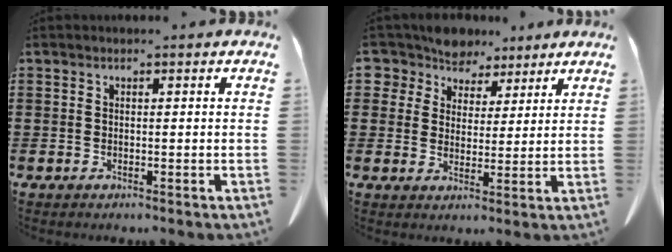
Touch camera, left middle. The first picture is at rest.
{"total": 6.2, "force": [5.4, 3.2, 0.2], "torque": [-0.041, -0.020, 0.099]}